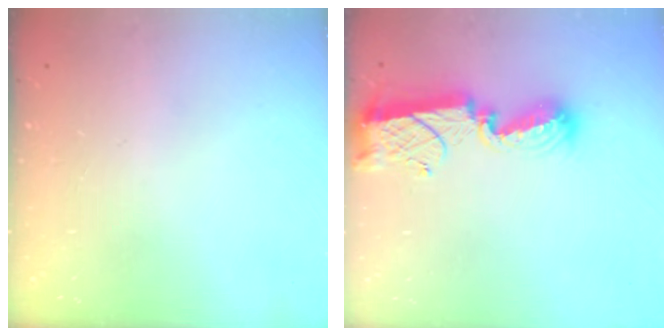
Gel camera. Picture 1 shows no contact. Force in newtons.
{"total": 11.4, "press": 11.4, "slide": 0.8}